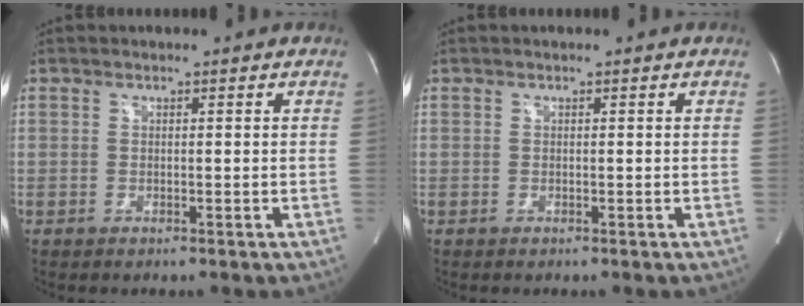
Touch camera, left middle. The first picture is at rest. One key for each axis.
{"total": 0.0}